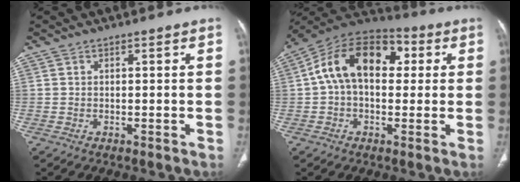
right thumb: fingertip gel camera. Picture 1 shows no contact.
{"total": 16.1, "force": [2.9, 10.3, 12.1], "torque": [-0.179, 0.039, 0.037]}